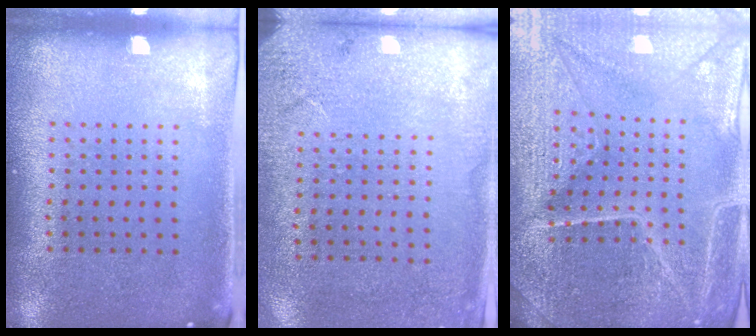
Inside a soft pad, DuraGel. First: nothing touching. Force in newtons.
{"total": 2.6, "press": 2.2, "slide": 1.3}
{"total": 5.2, "press": 4.9, "slide": 2.0}